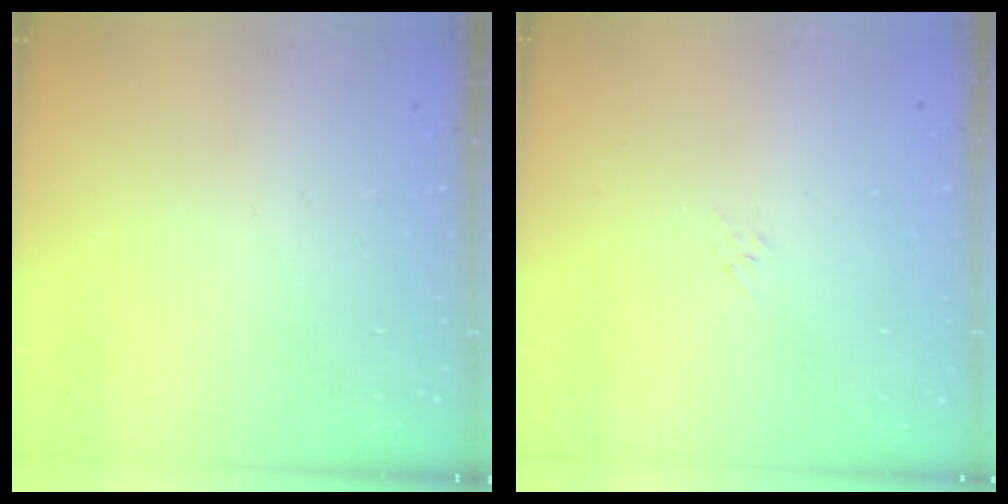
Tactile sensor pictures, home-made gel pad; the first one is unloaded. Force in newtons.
{"total": 2.9, "press": 2.9, "slide": 0.6}